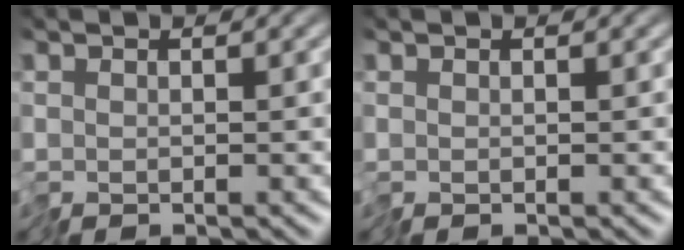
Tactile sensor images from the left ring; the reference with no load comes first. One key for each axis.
{"total": 0.0}